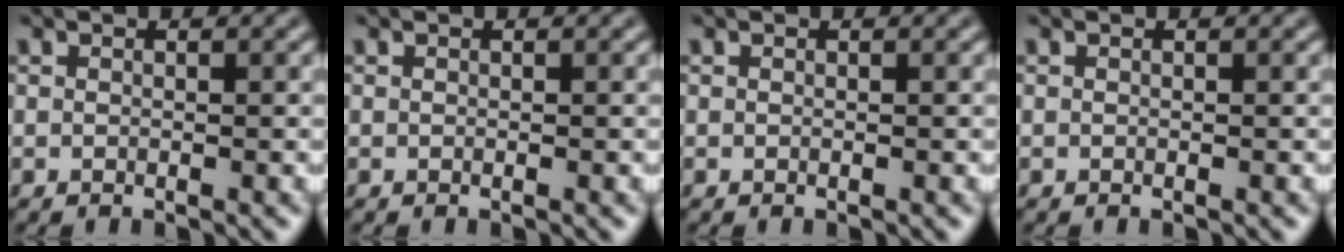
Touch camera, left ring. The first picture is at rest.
{"total": 0.0}
{"total": 0.0}
{"total": 0.0}